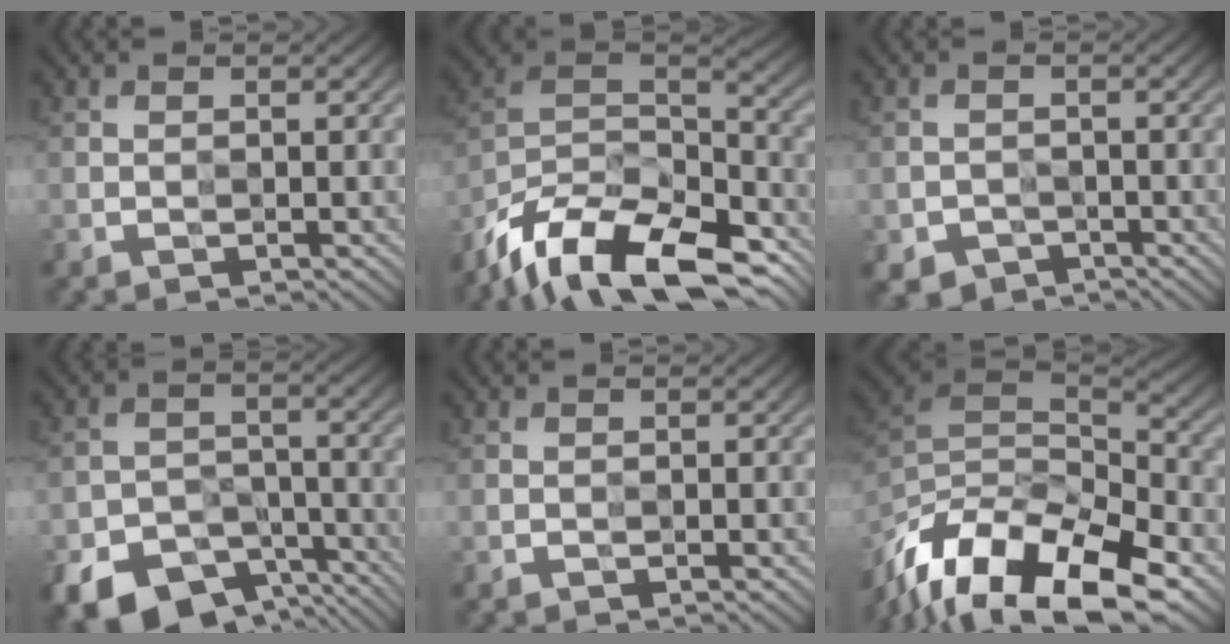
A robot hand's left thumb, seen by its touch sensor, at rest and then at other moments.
{"total": 18.0, "force": [-14.3, 6.9, 8.5], "torque": [-0.194, -0.043, -0.230]}
{"total": 1.8, "force": [-1.2, 1.0, -0.9], "torque": [0.016, -0.004, -0.022]}
{"total": 9.7, "force": [-7.6, 5.5, 2.5], "torque": [-0.036, -0.017, -0.127]}
{"total": 0.0}
{"total": 17.1, "force": [-12.9, 6.4, 9.2], "torque": [-0.203, -0.022, -0.199]}